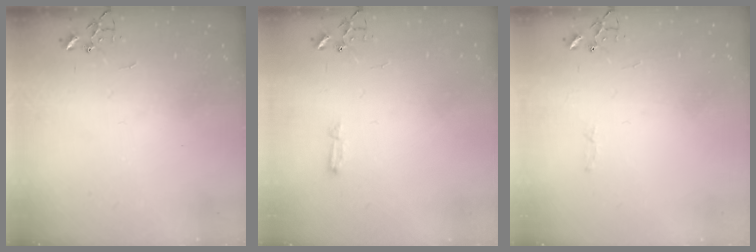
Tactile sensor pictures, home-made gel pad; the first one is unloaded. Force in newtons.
{"total": 4.8, "press": 4.8, "slide": 0.5}
{"total": 2.8, "press": 2.8, "slide": 0.4}